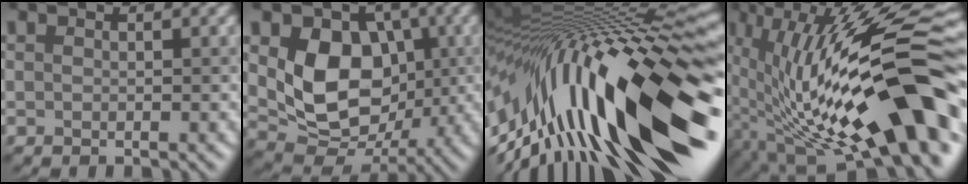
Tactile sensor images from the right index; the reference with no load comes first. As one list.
[{"total": 8.5, "force": [1.1, 6.5, 5.4], "torque": [-0.098, -0.018, 0.021]}, {"total": 19.5, "force": [-0.6, 6.2, 18.5], "torque": [-0.294, 0.009, -0.019]}, {"total": 17.6, "force": [-2.1, 6.0, 16.4], "torque": [-0.267, 0.022, -0.042]}]